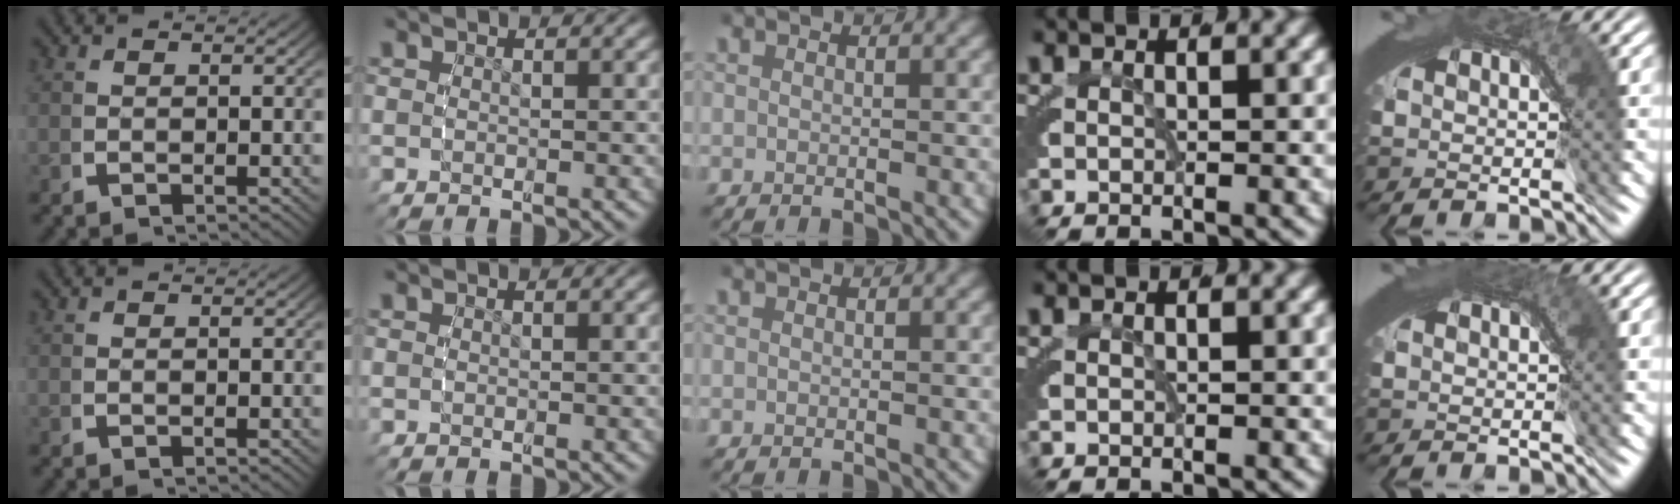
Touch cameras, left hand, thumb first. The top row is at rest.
{"little": {"total": 0.9, "force": [0.5, 0.2, 0.7], "torque": [-0.006, 0.001, 0.006]}}